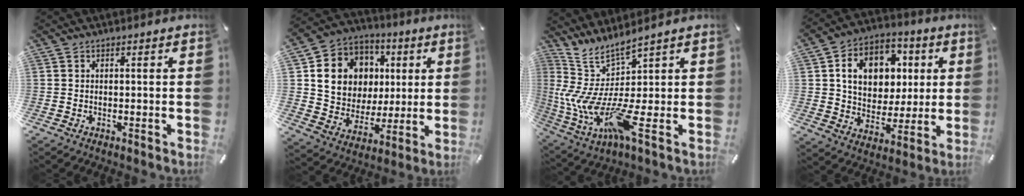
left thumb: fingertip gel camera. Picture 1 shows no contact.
{"total": 13.7, "force": [3.2, 12.5, 4.6], "torque": [-0.086, -0.010, 0.070]}
{"total": 13.5, "force": [-1.4, 1.6, 13.3], "torque": [-0.299, -0.058, -0.040]}
{"total": 13.9, "force": [3.4, 11.4, 7.3], "torque": [-0.110, 0.001, 0.068]}